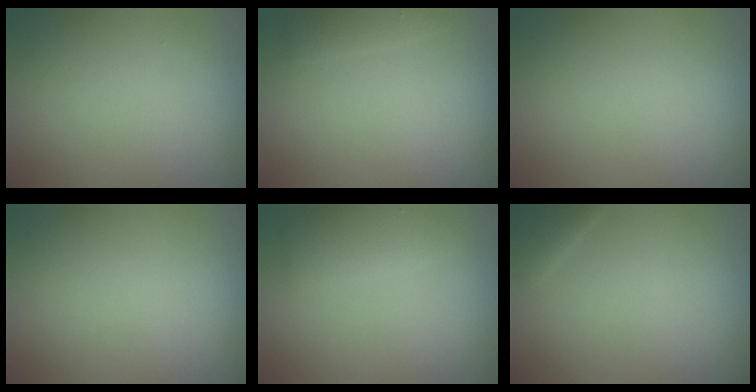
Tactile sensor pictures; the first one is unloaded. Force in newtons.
{"total": 1.2, "press": 1.2, "slide": 0.1}
{"total": 0.0}
{"total": 0.0}
{"total": 2.3, "press": 2.3, "slide": 0.0}
{"total": 1.4, "press": 1.4, "slide": 0.1}